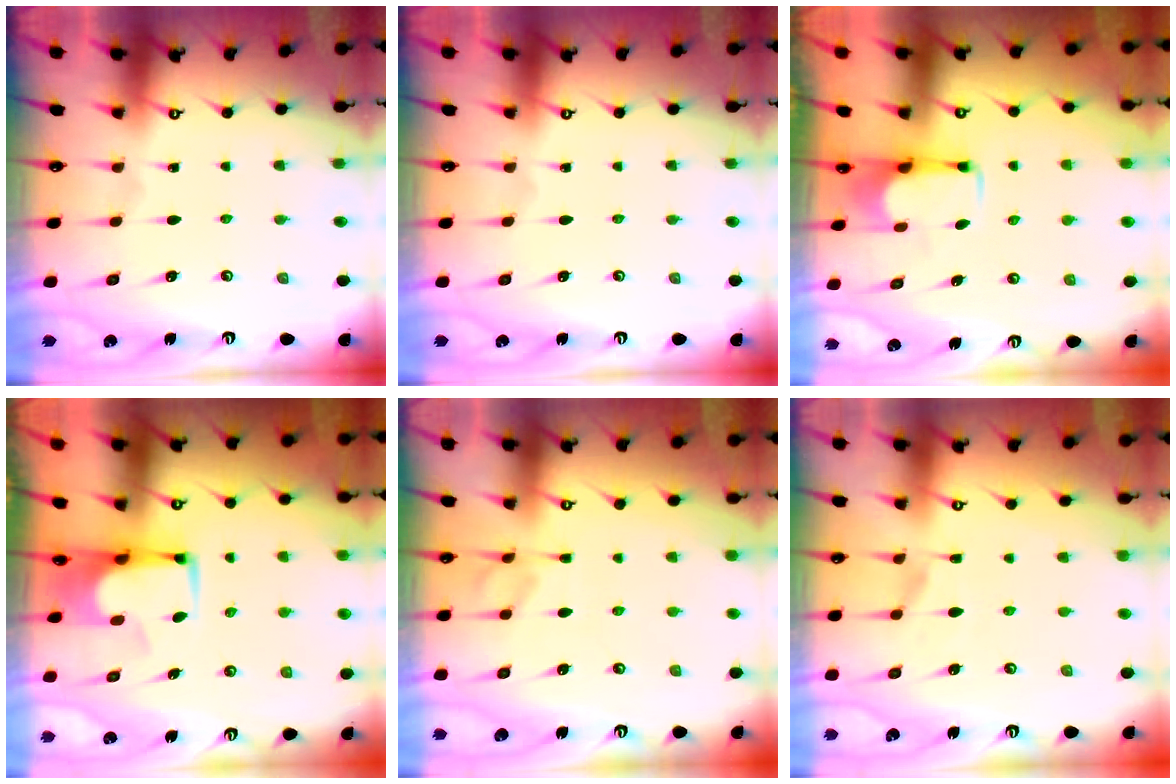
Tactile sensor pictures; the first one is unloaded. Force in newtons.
{"total": 0.0}
{"total": 2.6, "press": 2.4, "slide": 0.9}
{"total": 0.6, "press": 0.3, "slide": 0.5}
{"total": 2.4, "press": 2.1, "slide": 1.2}
{"total": 1.4, "press": 0.6, "slide": 1.3}